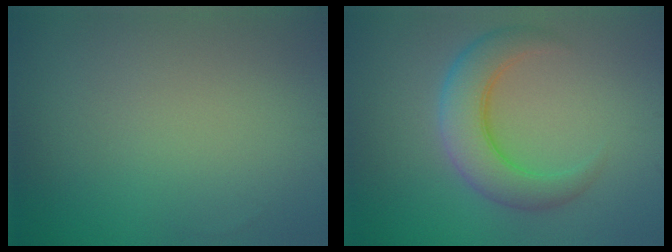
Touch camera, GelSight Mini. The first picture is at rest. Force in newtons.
{"total": 5.3, "press": 5.3, "slide": 0.1}